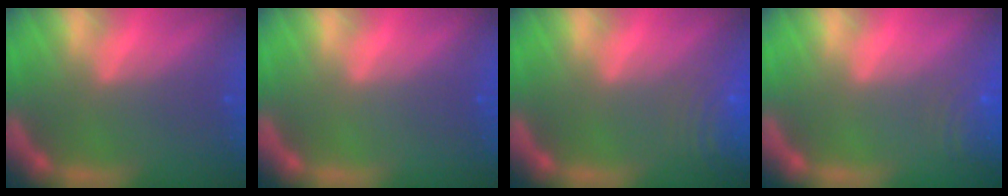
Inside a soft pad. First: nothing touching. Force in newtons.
{"total": 0.0}
{"total": 8.0}
{"total": 4.5}